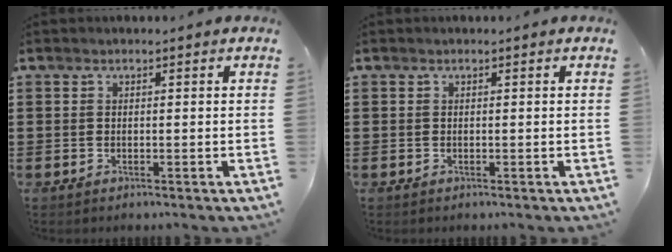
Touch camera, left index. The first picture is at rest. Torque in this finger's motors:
{"motor_torque": [0.00, 0.00, 0.00, 0.00]}